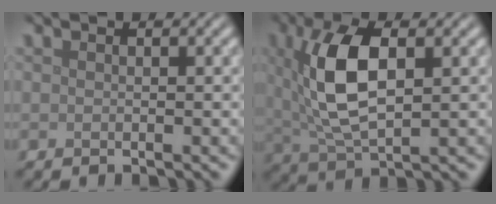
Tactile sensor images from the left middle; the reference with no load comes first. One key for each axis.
{"total": 7.9, "fx": 1.5, "fy": 3.6, "fz": 6.9, "tx": -0.143, "ty": 0.007, "tz": 0.027}